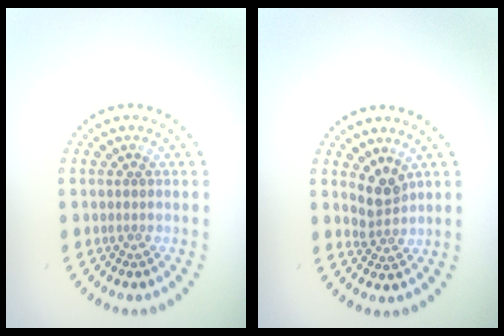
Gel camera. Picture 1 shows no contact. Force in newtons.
{"total": 2.4, "press": 1.8, "slide": 1.6}